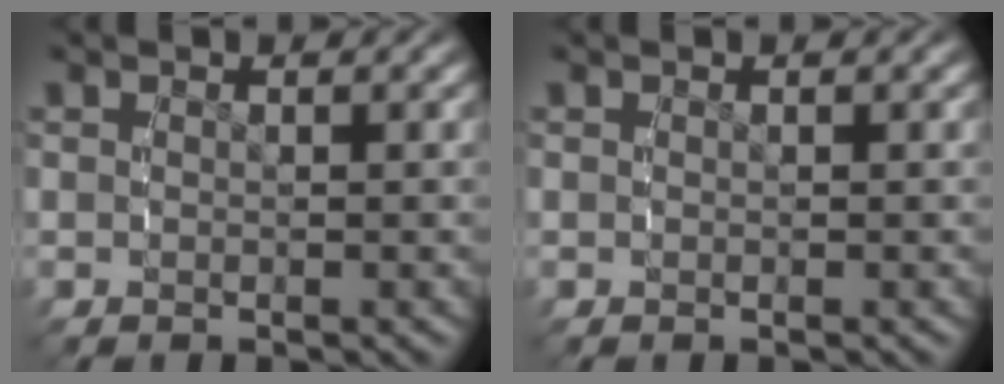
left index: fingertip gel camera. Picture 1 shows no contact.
{"total": 0.0}